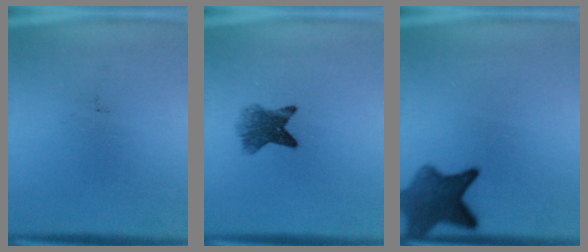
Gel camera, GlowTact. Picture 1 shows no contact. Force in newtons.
{"total": 5.5}
{"total": 7.5}